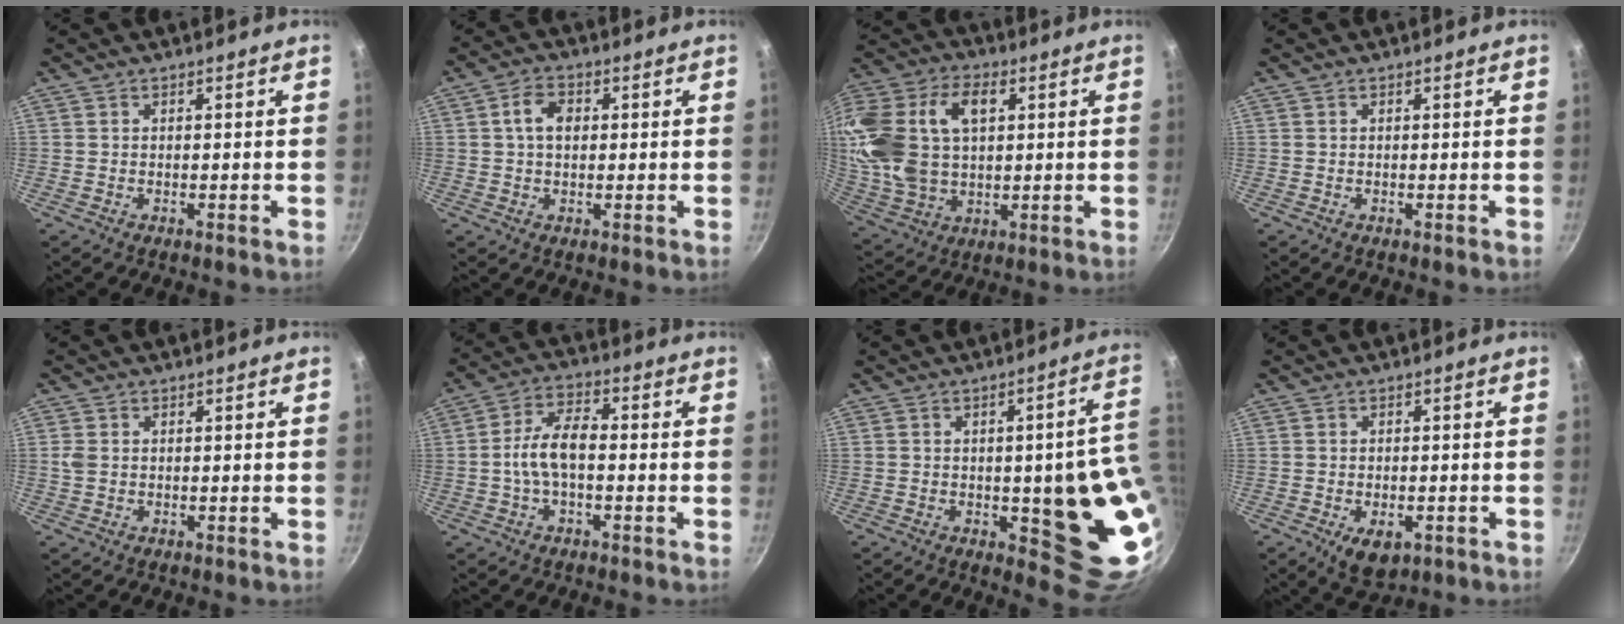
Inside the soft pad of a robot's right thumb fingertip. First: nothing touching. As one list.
[{"total": 5.2, "force": [0.8, 3.6, 3.8], "torque": [-0.057, 0.010, 0.007]}, {"total": 23.4, "force": [5.1, 15.2, 17.0], "torque": [-0.358, 0.013, 0.098]}, {"total": 0.0}, {"total": 2.2, "force": [0.2, 1.7, 1.3], "torque": [-0.025, 0.003, 0.005]}, {"total": 8.3, "force": [-1.0, 4.2, 7.1], "torque": [-0.124, 0.034, -0.028]}, {"total": 18.5, "force": [-0.9, 6.4, 17.3], "torque": [-0.141, -0.005, -0.007]}, {"total": 6.3, "force": [-2.3, 3.7, 4.5], "torque": [-0.055, 0.004, -0.024]}]